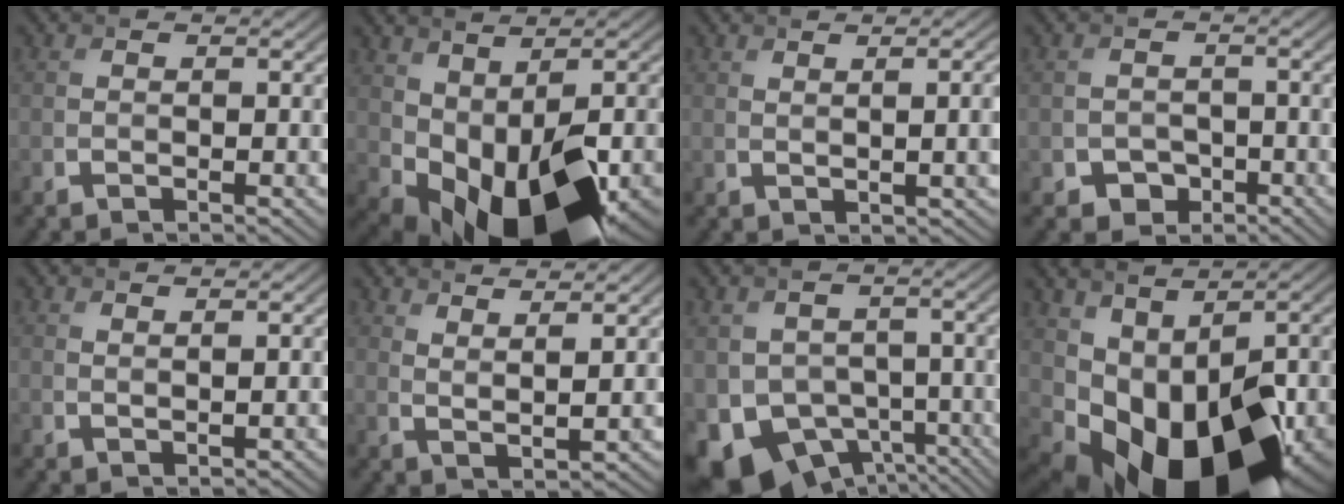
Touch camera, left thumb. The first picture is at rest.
{"total": 13.6, "force": [-2.8, 7.1, 11.2], "torque": [-0.201, -0.030, -0.027]}
{"total": 3.5, "force": [1.2, 0.6, 3.2], "torque": [-0.042, 0.011, 0.022]}
{"total": 2.3, "force": [-1.5, 1.8, 0.0], "torque": [0.006, -0.003, -0.028]}
{"total": 1.2, "force": [1.2, -0.1, 0.2], "torque": [-0.004, -0.001, 0.023]}
{"total": 5.1, "force": [4.3, 0.7, 2.6], "torque": [-0.045, -0.011, 0.078]}
{"total": 9.0, "force": [-3.9, 6.9, 4.3], "torque": [-0.095, -0.027, -0.069]}
{"total": 14.5, "force": [-2.4, 8.9, 11.2], "torque": [-0.195, -0.039, -0.012]}